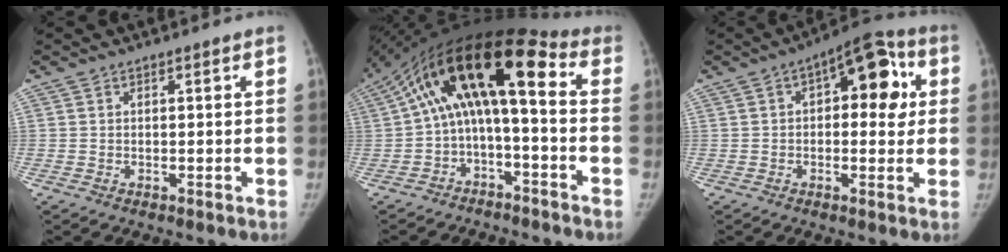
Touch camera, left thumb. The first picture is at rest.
{"total": 16.2, "force": [0.5, 6.1, 15.0], "torque": [-0.241, 0.090, 0.001]}
{"total": 13.0, "force": [2.7, 6.8, 10.7], "torque": [-0.094, 0.025, 0.029]}